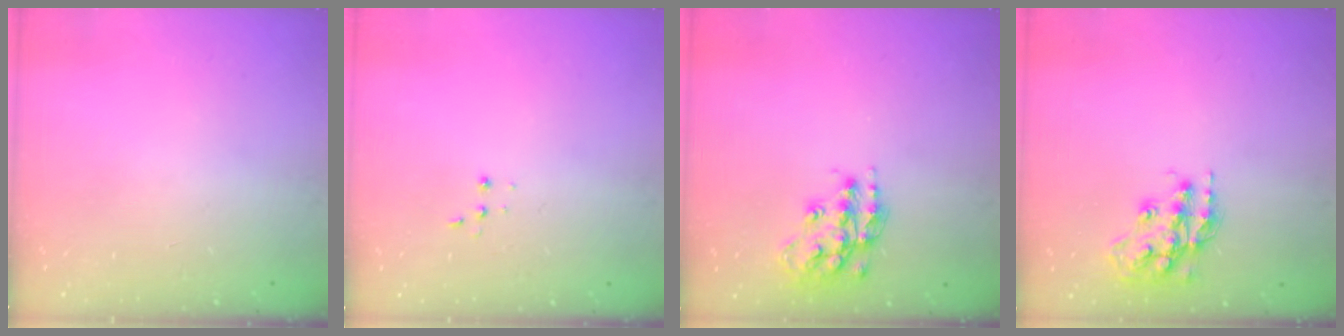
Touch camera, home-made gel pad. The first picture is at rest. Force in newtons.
{"total": 2.7, "press": 2.7, "slide": 0.5}
{"total": 16.1, "press": 16.1, "slide": 1.0}
{"total": 16.0, "press": 16.0, "slide": 1.2}